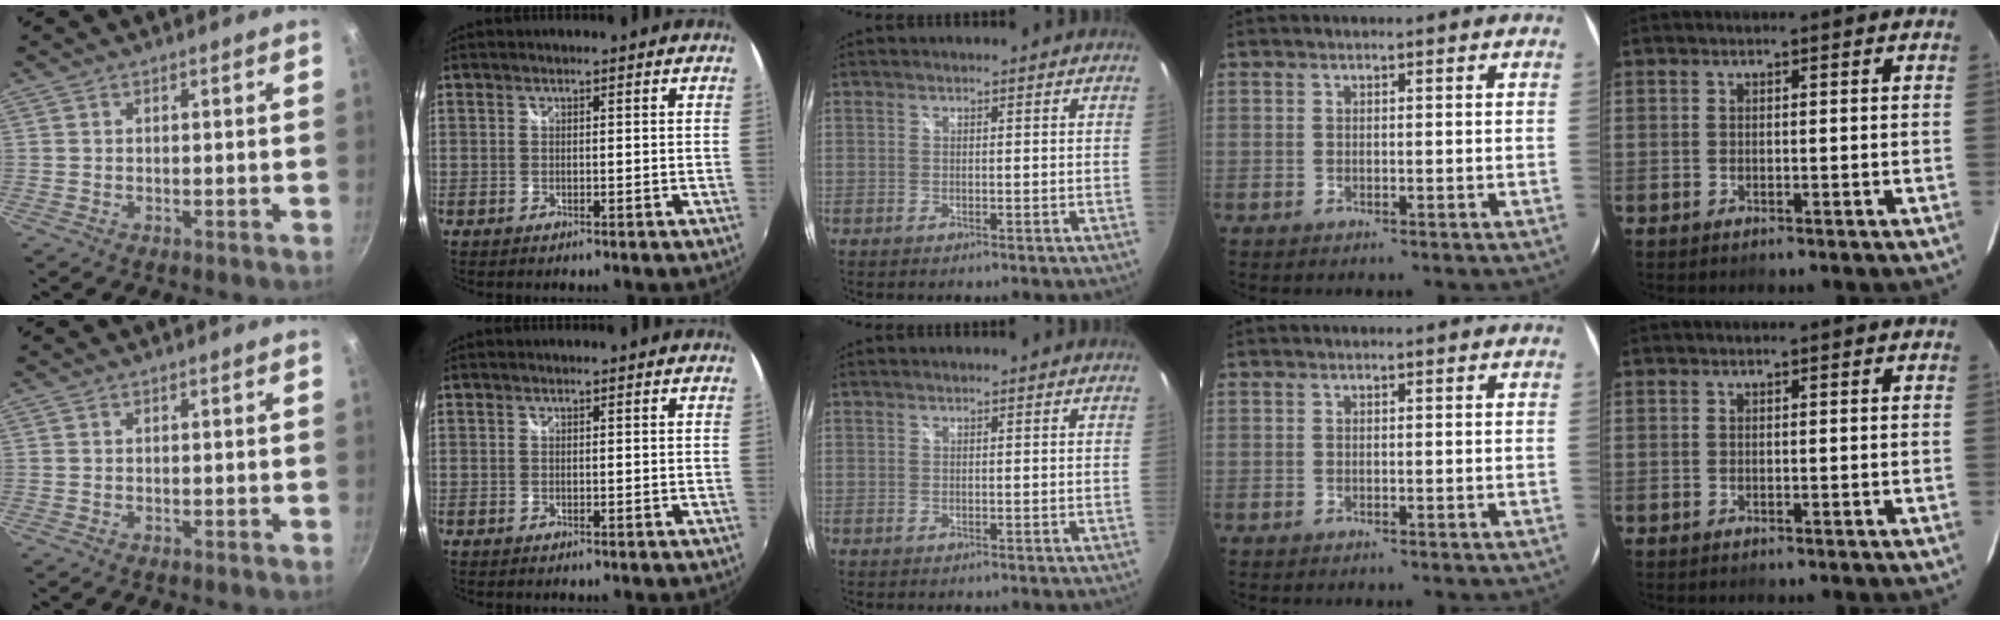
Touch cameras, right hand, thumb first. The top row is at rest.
{}